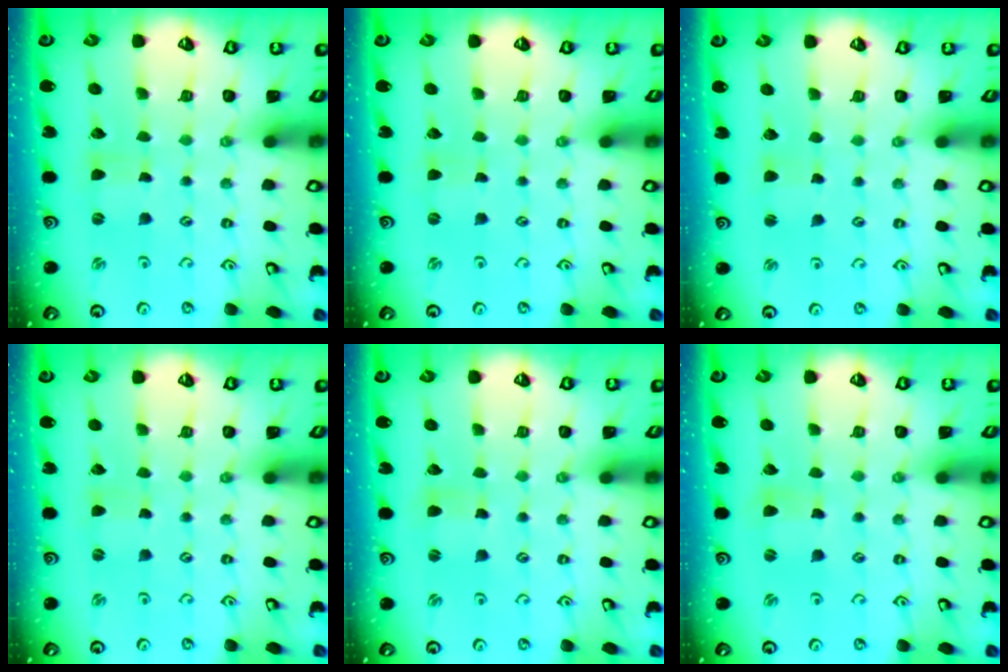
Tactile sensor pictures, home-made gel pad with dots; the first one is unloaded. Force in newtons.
{"total": 0.0}
{"total": 2.0, "press": 2.0, "slide": 0.3}
{"total": 0.7, "press": 0.7, "slide": 0.1}
{"total": 1.5, "press": 1.4, "slide": 0.3}
{"total": 1.4, "press": 1.4, "slide": 0.2}